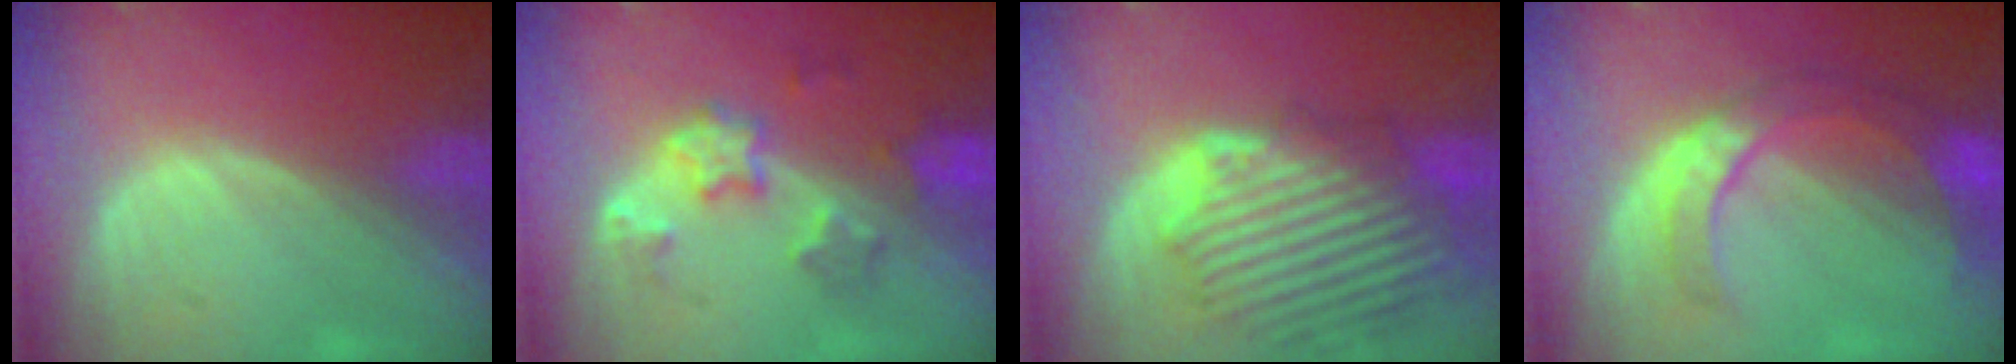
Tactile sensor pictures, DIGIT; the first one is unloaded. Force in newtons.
{"total": 5.9, "press": 5.7, "slide": 1.8}
{"total": 10.9, "press": 10.5, "slide": 2.9}
{"total": 8.0, "press": 7.5, "slide": 2.8}